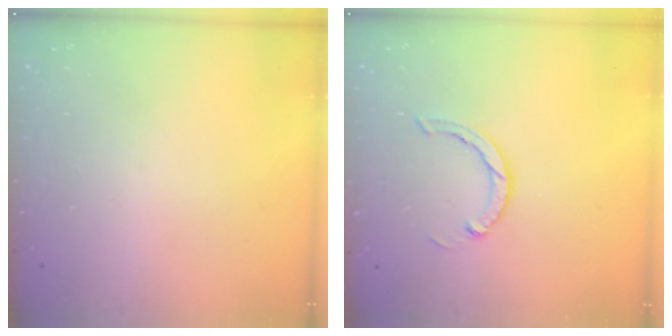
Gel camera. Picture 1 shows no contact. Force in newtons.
{"total": 3.0, "press": 3.0, "slide": 0.1}